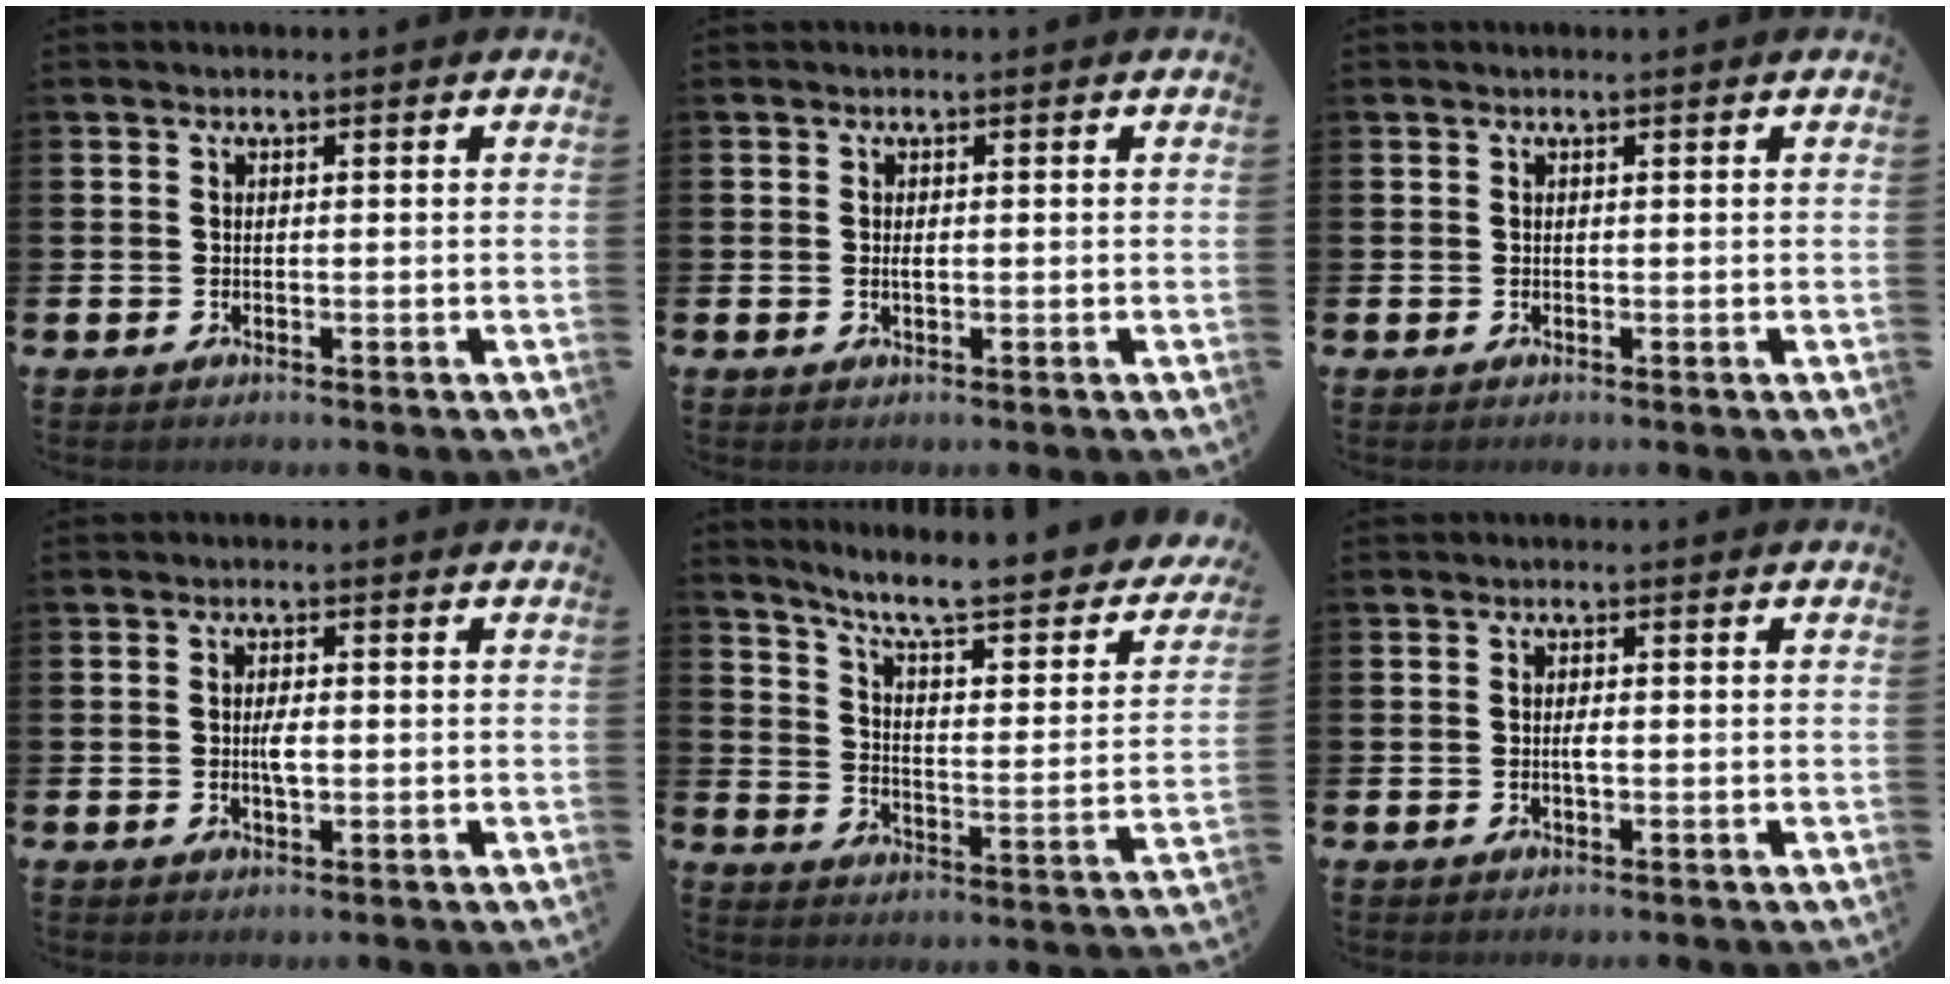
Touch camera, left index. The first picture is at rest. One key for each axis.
{"total": 0.7, "fx": 0.1, "fy": 0.3, "fz": 0.6, "tx": -0.014, "ty": 0.002, "tz": 0.001}
{"total": 0.0}
{"total": 2.0, "fx": -0.1, "fy": 0.8, "fz": 1.9, "tx": -0.029, "ty": -0.002, "tz": -0.004}
{"total": 8.2, "fx": 6.7, "fy": 1.5, "fz": 4.4, "tx": -0.105, "ty": -0.054, "tz": 0.106}
{"total": 0.9, "fx": -0.1, "fy": 0.3, "fz": 0.9, "tx": -0.011, "ty": -0.003, "tz": -0.004}